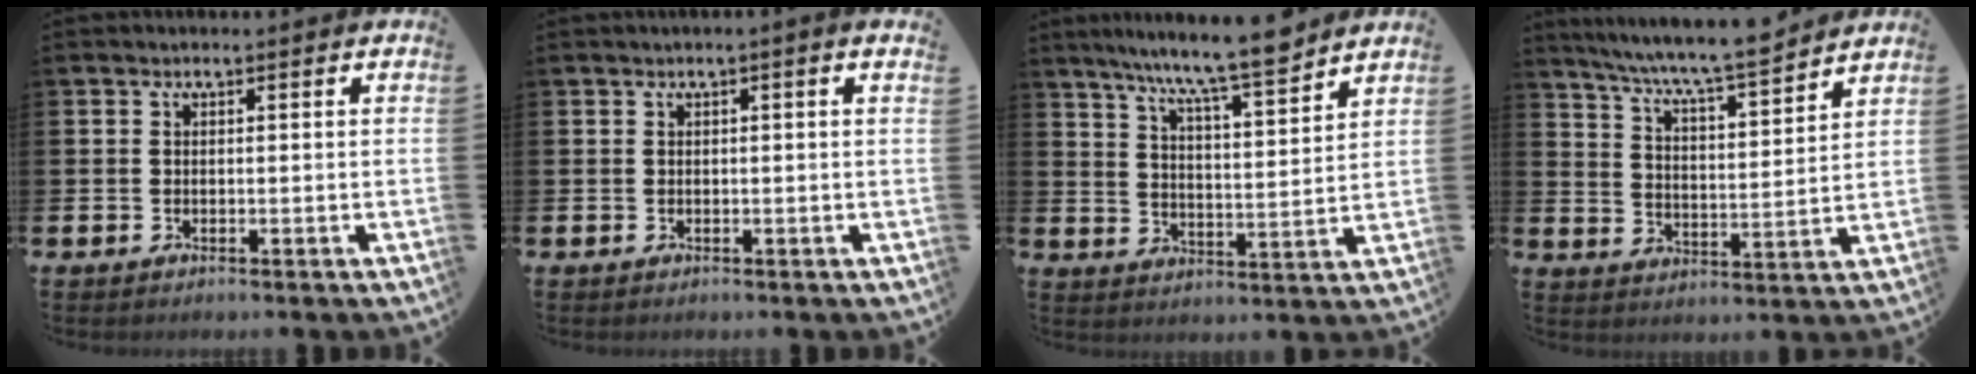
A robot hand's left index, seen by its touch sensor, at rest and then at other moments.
{"total": 0.6, "force": [0.0, -0.2, 0.6], "torque": [-0.014, 0.000, 0.001]}
{"total": 9.2, "force": [8.5, 0.1, 3.6], "torque": [-0.085, -0.053, 0.146]}
{"total": 7.4, "force": [7.0, -0.1, 2.4], "torque": [-0.076, -0.053, 0.121]}